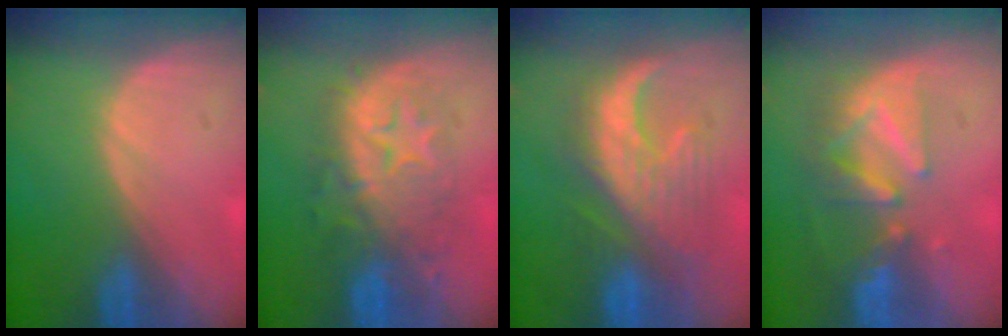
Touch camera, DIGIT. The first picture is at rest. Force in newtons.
{"total": 8.4, "press": 8.4, "slide": 0.2}
{"total": 9.5, "press": 9.4, "slide": 1.2}
{"total": 8.1, "press": 7.5, "slide": 3.2}